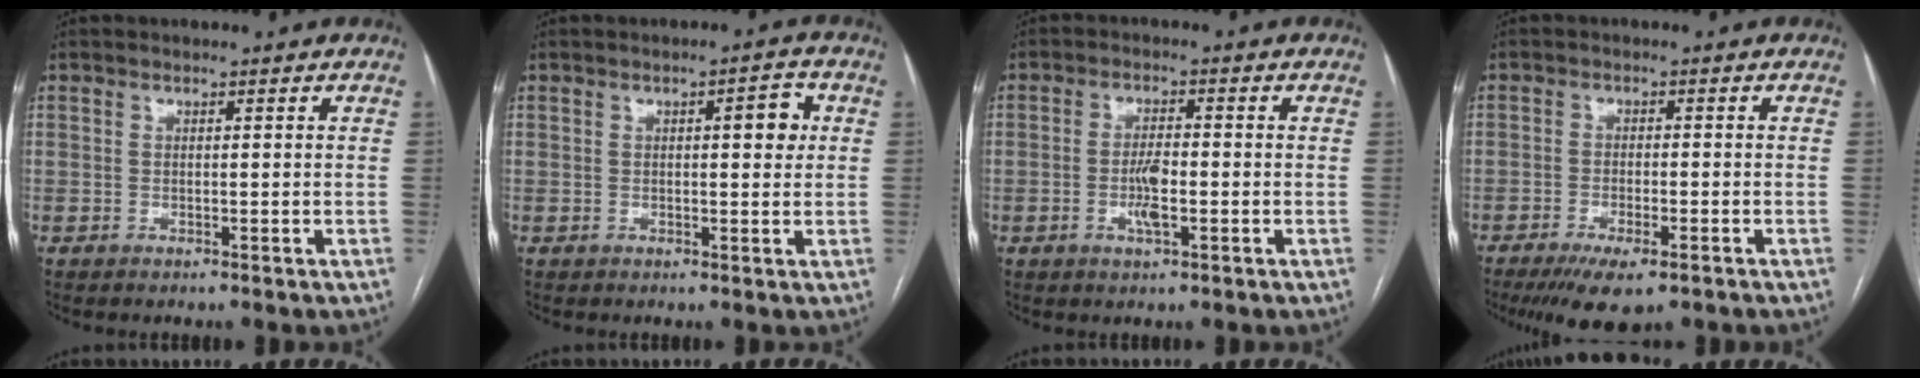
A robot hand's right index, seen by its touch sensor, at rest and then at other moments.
{"total": 3.8, "force": [1.0, 1.1, 3.5], "torque": [-0.043, 0.007, 0.011]}
{"total": 4.1, "force": [-1.1, 0.9, 3.8], "torque": [-0.076, -0.002, -0.018]}
{"total": 7.4, "force": [-4.9, 1.9, 5.2], "torque": [-0.084, -0.014, -0.076]}